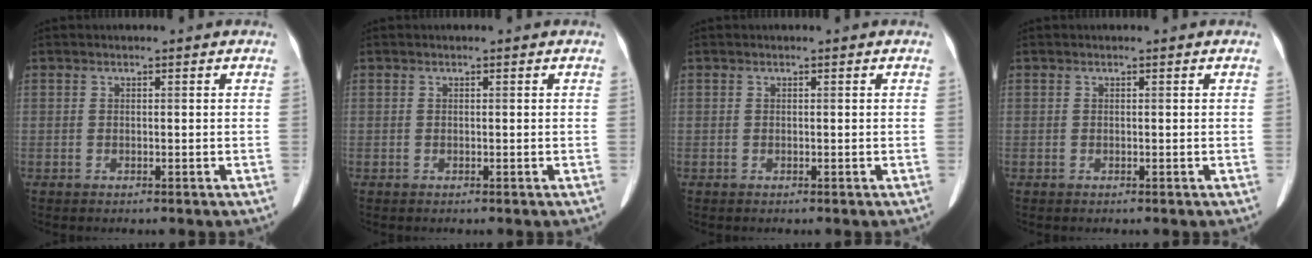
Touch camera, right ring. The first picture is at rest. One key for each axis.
{"total": 0.0}
{"total": 0.0}
{"total": 0.0}